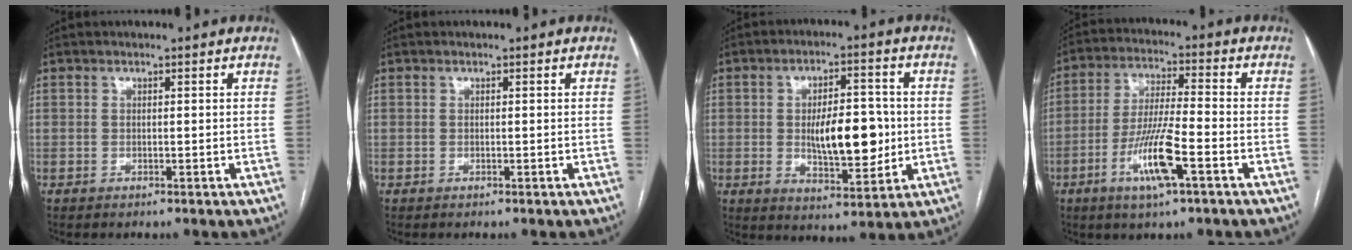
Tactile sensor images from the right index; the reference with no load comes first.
{"total": 0.0}
{"total": 11.1, "force": [-0.4, 4.3, 10.3], "torque": [-0.164, 0.003, 0.002]}
{"total": 10.7, "force": [-4.6, 0.9, 9.6], "torque": [-0.186, -0.009, -0.084]}